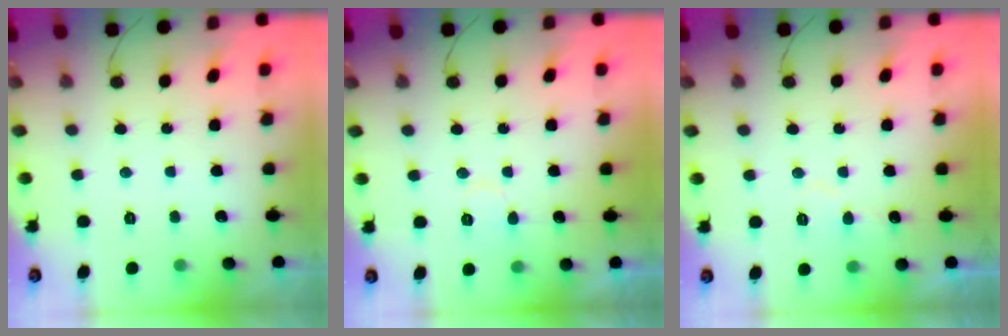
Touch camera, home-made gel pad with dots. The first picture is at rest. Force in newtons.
{"total": 4.8, "press": 4.8, "slide": 0.4}
{"total": 6.9, "press": 6.8, "slide": 0.4}